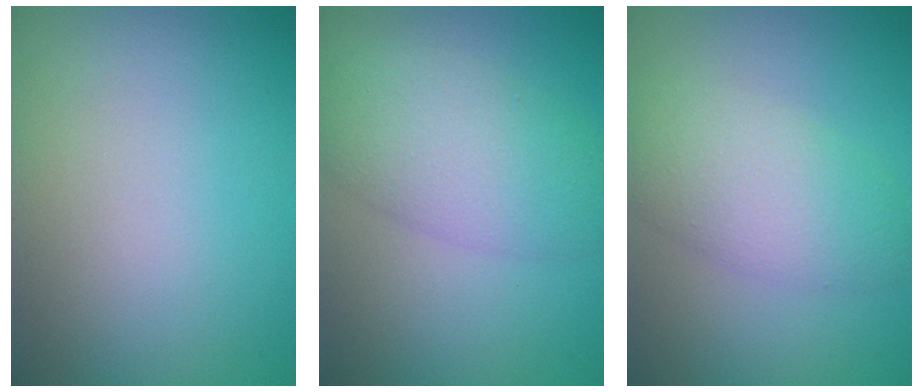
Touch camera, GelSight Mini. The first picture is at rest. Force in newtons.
{"total": 5.5, "press": 5.5, "slide": 0.1}
{"total": 4.5, "press": 4.5, "slide": 0.2}